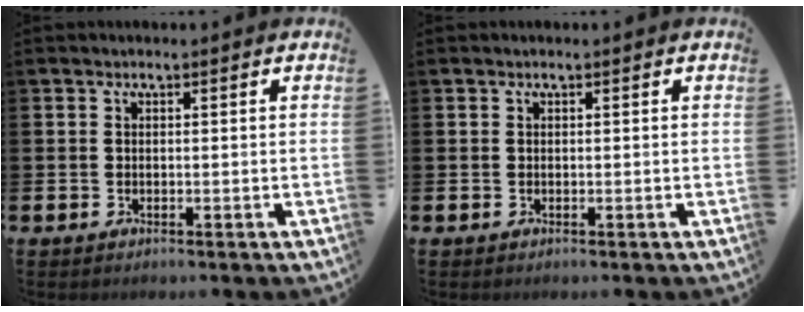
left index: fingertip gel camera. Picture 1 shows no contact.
{"total": 0.0}